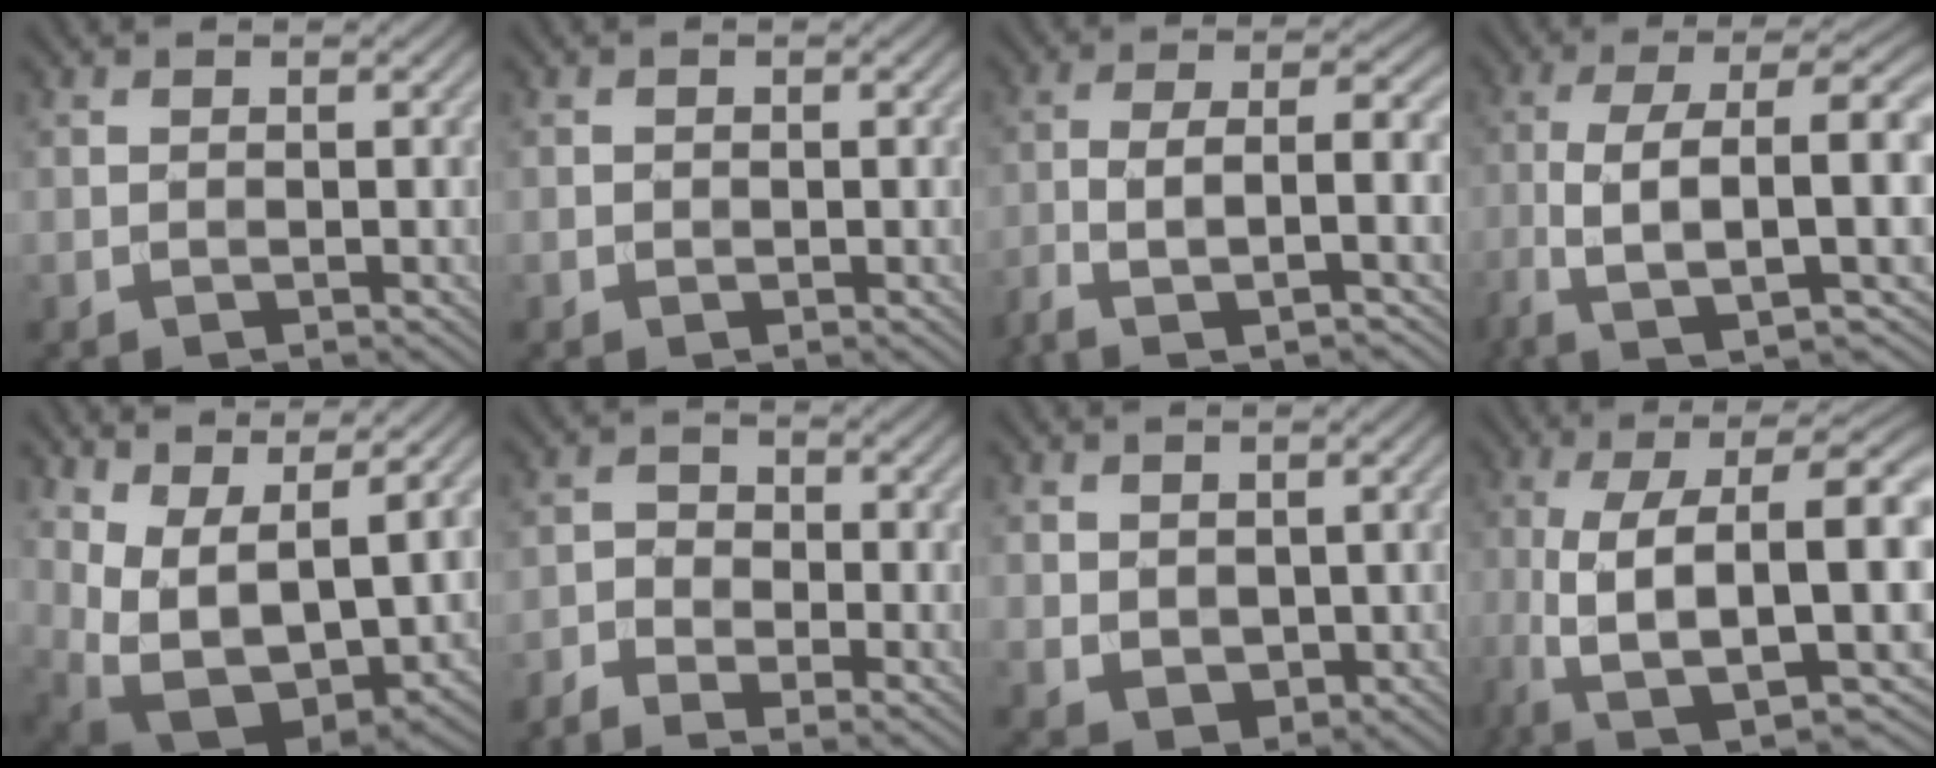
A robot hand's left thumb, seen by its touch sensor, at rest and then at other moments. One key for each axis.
{"total": 0.5, "fx": -0.1, "fy": 0.5, "fz": 0.1, "tx": 0.001, "ty": -0.005, "tz": -0.003}
{"total": 8.9, "fx": -3.6, "fy": 2.2, "fz": 7.8, "tx": -0.135, "ty": 0.000, "tz": -0.076}
{"total": 13.0, "fx": -2.3, "fy": 3.3, "fz": 12.4, "tx": -0.205, "ty": 0.016, "tz": -0.032}
{"total": 15.1, "fx": 3.9, "fy": 8.4, "fz": 11.9, "tx": -0.228, "ty": -0.008, "tz": 0.100}
{"total": 5.2, "fx": -3.5, "fy": 2.5, "fz": 2.9, "tx": -0.066, "ty": -0.012, "tz": -0.064}
{"total": 3.3, "fx": 1.2, "fy": 2.5, "fz": 1.8, "tx": -0.051, "ty": -0.010, "tz": 0.031}
{"total": 16.8, "fx": -3.3, "fy": 5.3, "fz": 15.6, "tx": -0.252, "ty": 0.006, "tz": -0.046}